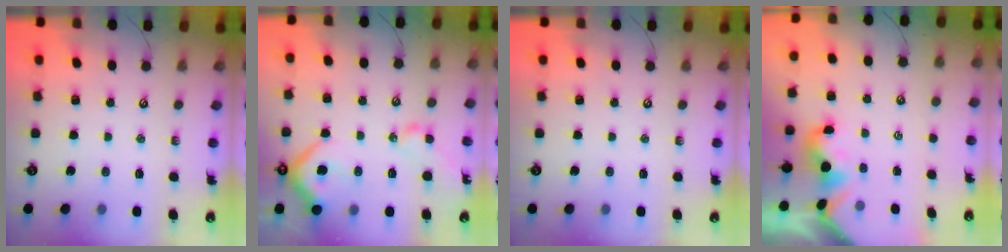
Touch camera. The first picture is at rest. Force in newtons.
{"total": 10.9, "press": 10.7, "slide": 1.8}
{"total": 0.0}
{"total": 0.7, "press": 0.1, "slide": 0.7}